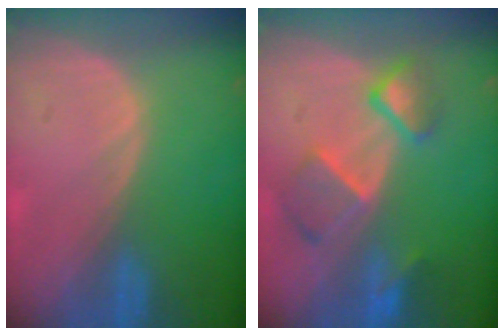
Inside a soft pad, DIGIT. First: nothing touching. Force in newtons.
{"total": 7.7, "press": 6.7, "slide": 3.7}